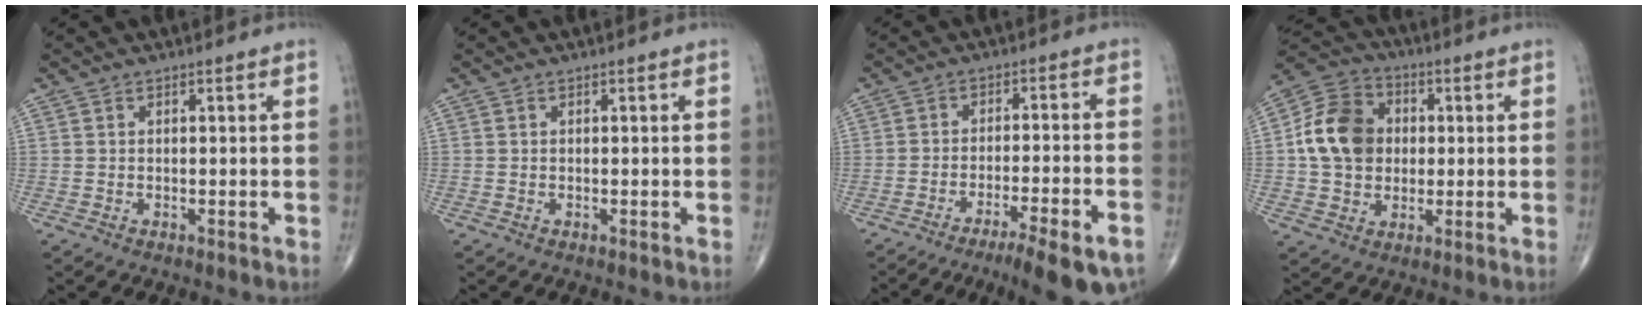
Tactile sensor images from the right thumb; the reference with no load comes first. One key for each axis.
{"total": 0.0}
{"total": 13.2, "fx": -9.2, "fy": 2.0, "fz": 9.2, "tx": -0.122, "ty": 0.034, "tz": -0.134}
{"total": 13.2, "fx": 1.0, "fy": 10.6, "fz": 7.7, "tx": -0.120, "ty": 0.017, "tz": 0.011}